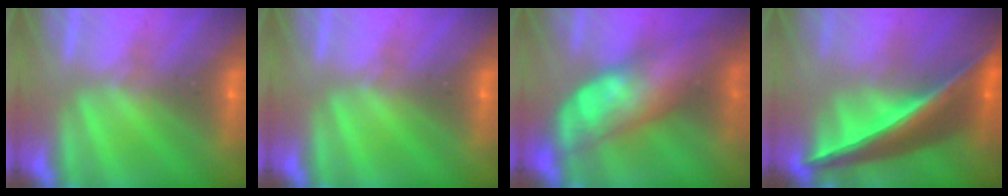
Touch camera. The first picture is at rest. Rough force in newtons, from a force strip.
{"total": 0.0}
{"total": 8.6}
{"total": 7.9}